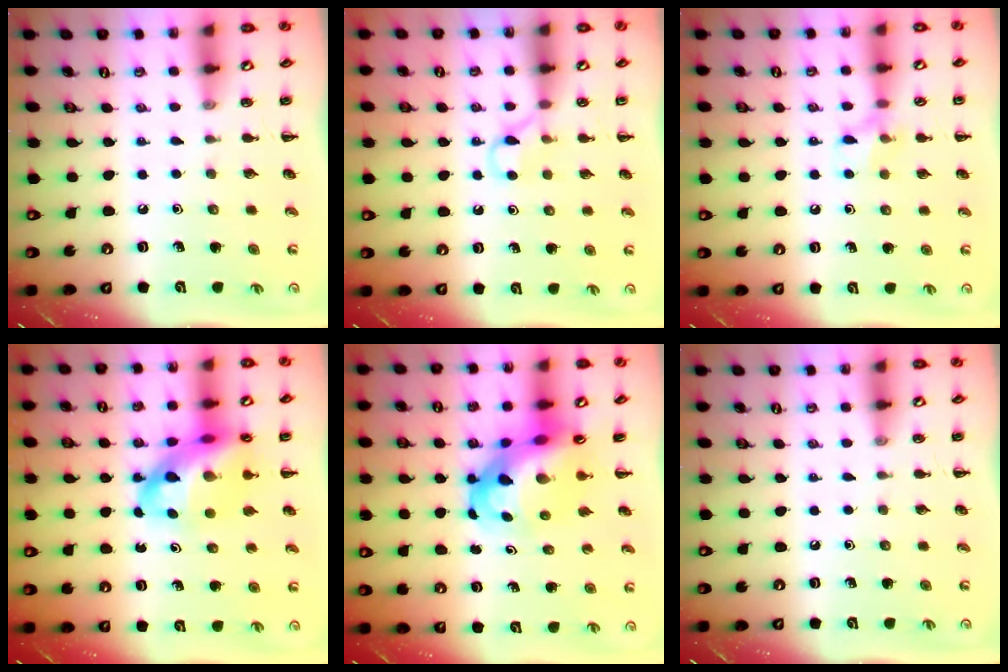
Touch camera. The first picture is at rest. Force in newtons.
{"total": 5.4, "press": 5.2, "slide": 1.4}
{"total": 7.7, "press": 7.6, "slide": 1.6}
{"total": 15.8, "press": 15.2, "slide": 4.0}
{"total": 8.9, "press": 8.5, "slide": 2.8}
{"total": 0.0}